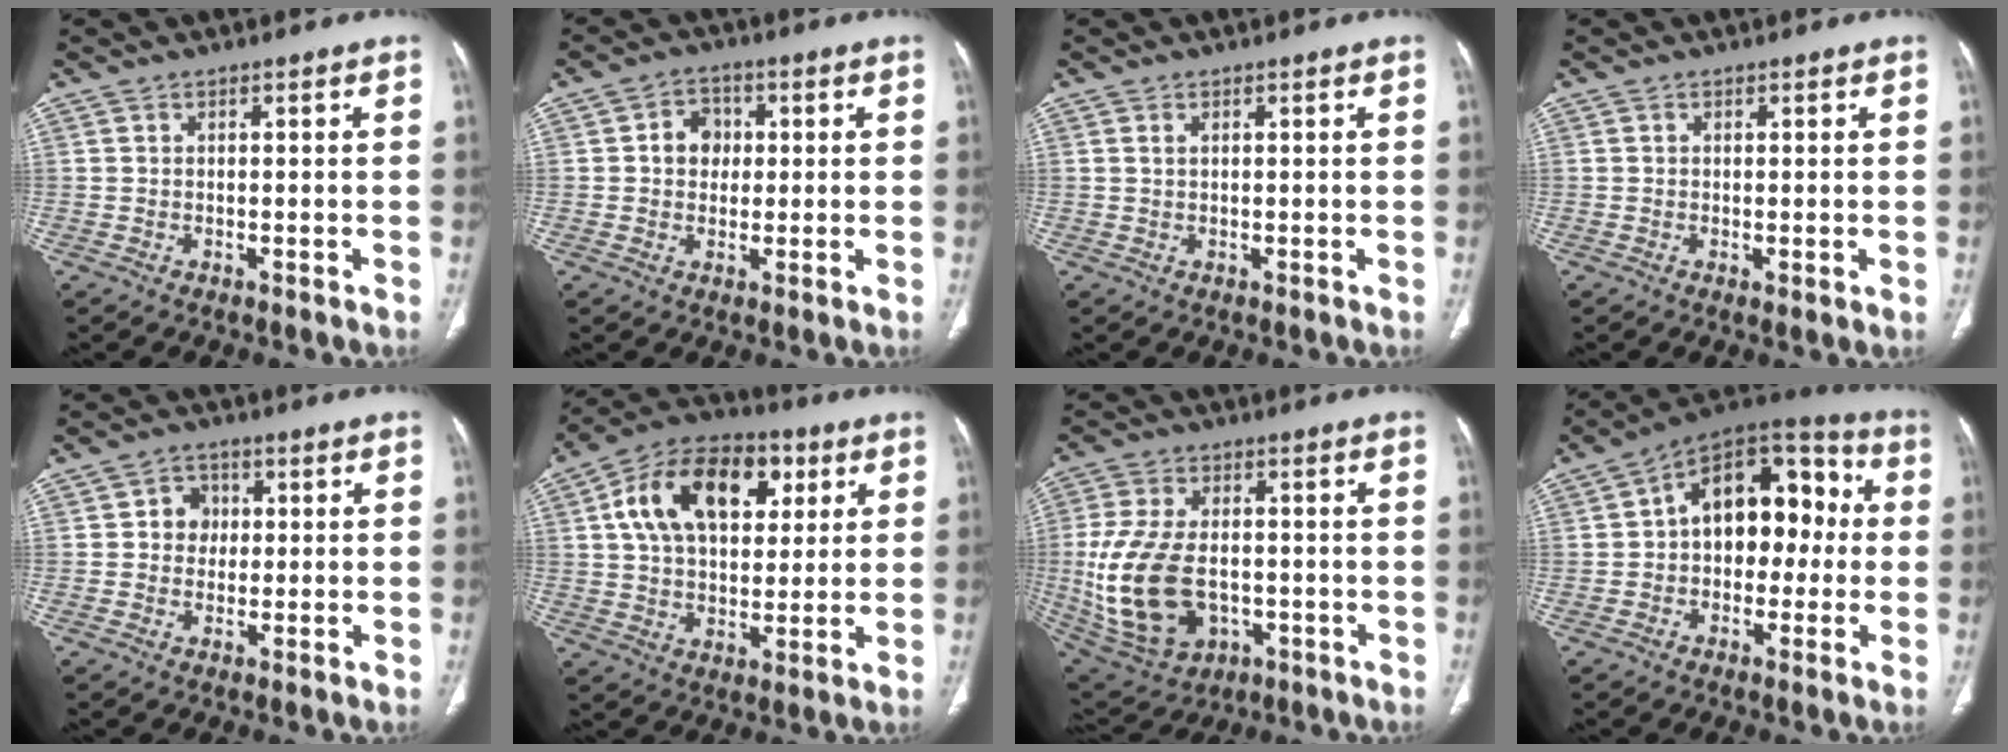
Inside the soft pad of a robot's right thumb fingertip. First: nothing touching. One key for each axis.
{"total": 5.2, "fx": 0.7, "fy": 4.4, "fz": 2.7, "tx": -0.015, "ty": 0.007, "tz": 0.007}
{"total": 0.7, "fx": 0.4, "fy": 0.3, "fz": 0.5, "tx": -0.013, "ty": 0.004, "tz": 0.009}
{"total": 1.1, "fx": -0.1, "fy": 0.3, "fz": 1.0, "tx": -0.023, "ty": -0.007, "tz": -0.001}
{"total": 4.3, "fx": 0.6, "fy": 3.8, "fz": 1.9, "tx": -0.001, "ty": 0.007, "tz": 0.004}
{"total": 19.0, "fx": 6.5, "fy": 11.1, "fz": 13.9, "tx": -0.210, "ty": 0.001, "tz": 0.104}
{"total": 18.1, "fx": -2.2, "fy": 11.6, "fz": 13.7, "tx": -0.283, "ty": -0.001, "tz": -0.015}
{"total": 17.1, "fx": 1.0, "fy": 11.2, "fz": 13.0, "tx": -0.138, "ty": 0.054, "tz": 0.003}